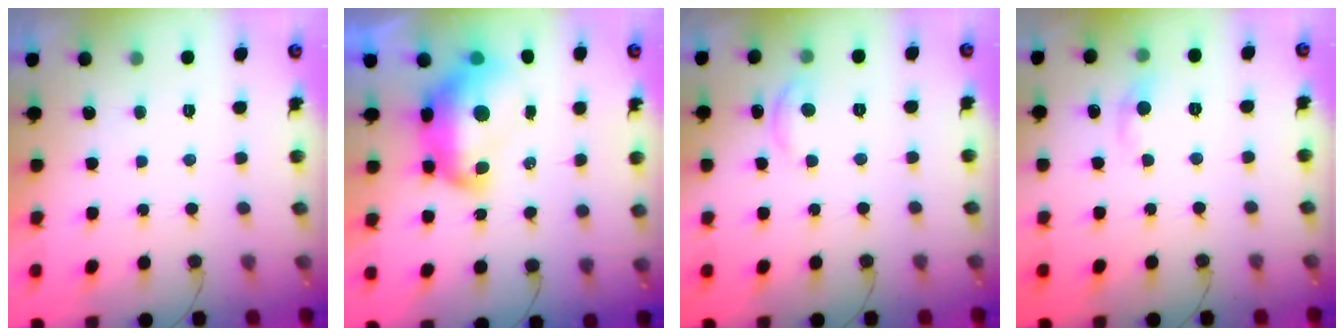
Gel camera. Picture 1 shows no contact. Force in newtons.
{"total": 15.2, "press": 15.2, "slide": 1.2}
{"total": 4.5, "press": 4.5, "slide": 0.5}
{"total": 3.0, "press": 3.0, "slide": 0.4}